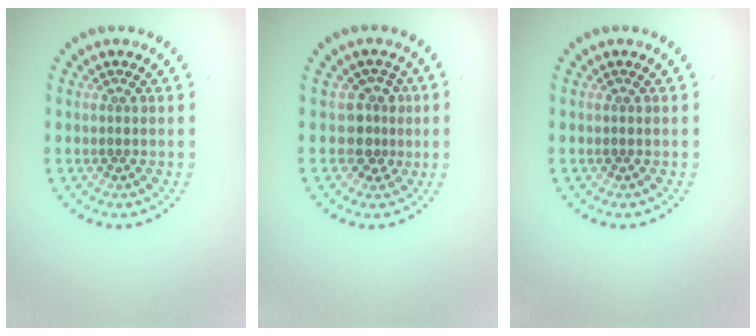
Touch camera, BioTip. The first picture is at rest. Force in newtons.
{"total": 2.4, "press": 1.8, "slide": 1.6}
{"total": 0.0}